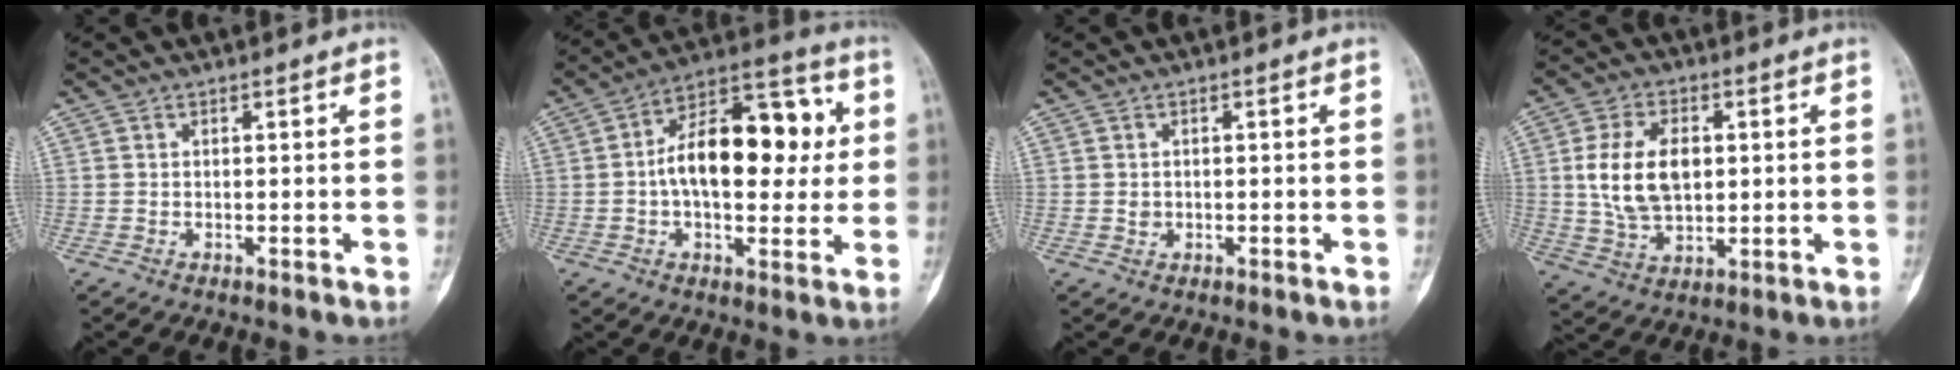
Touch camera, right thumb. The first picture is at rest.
{"total": 19.1, "force": [1.6, 10.5, 15.9], "torque": [-0.214, 0.031, 0.017]}
{"total": 1.0, "force": [-0.1, 0.9, 0.5], "torque": [-0.007, 0.002, 0.001]}
{"total": 12.1, "force": [1.6, 7.6, 9.3], "torque": [-0.162, -0.002, 0.035]}